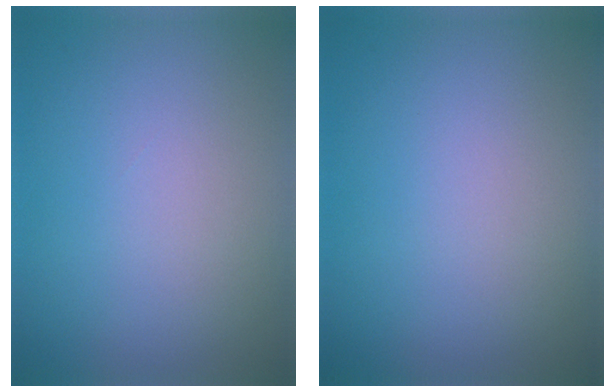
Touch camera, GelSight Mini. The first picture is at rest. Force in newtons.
{"total": 0.0}